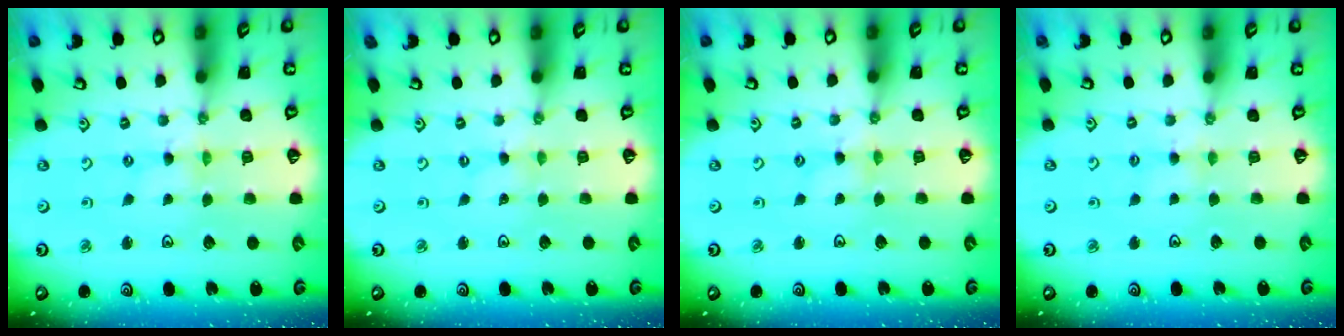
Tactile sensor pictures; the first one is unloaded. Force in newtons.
{"total": 0.0}
{"total": 1.7, "press": 1.7, "slide": 0.3}
{"total": 2.6, "press": 2.6, "slide": 0.4}